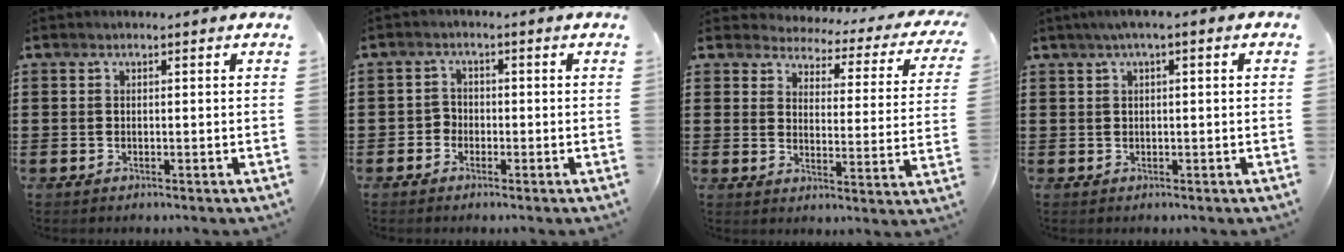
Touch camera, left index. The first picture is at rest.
{"total": 2.0, "force": [-1.2, 1.6, 0.2], "torque": [-0.011, 0.005, -0.027]}
{"total": 2.6, "force": [2.5, 0.5, 0.3], "torque": [-0.028, -0.023, 0.035]}
{"total": 1.7, "force": [0.1, 0.2, 1.7], "torque": [-0.030, 0.000, 0.001]}